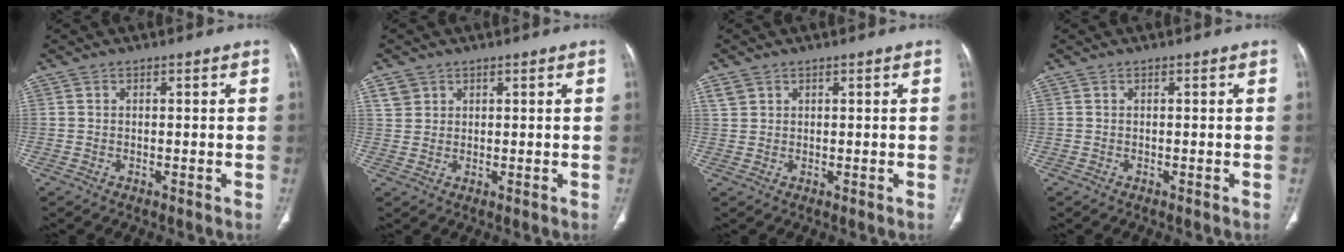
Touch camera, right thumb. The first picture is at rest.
{"total": 2.9, "force": [1.6, 2.3, 0.6], "torque": [0.001, -0.005, 0.031]}
{"total": 2.1, "force": [1.2, 1.6, 0.6], "torque": [-0.006, 0.000, 0.026]}
{"total": 0.0}